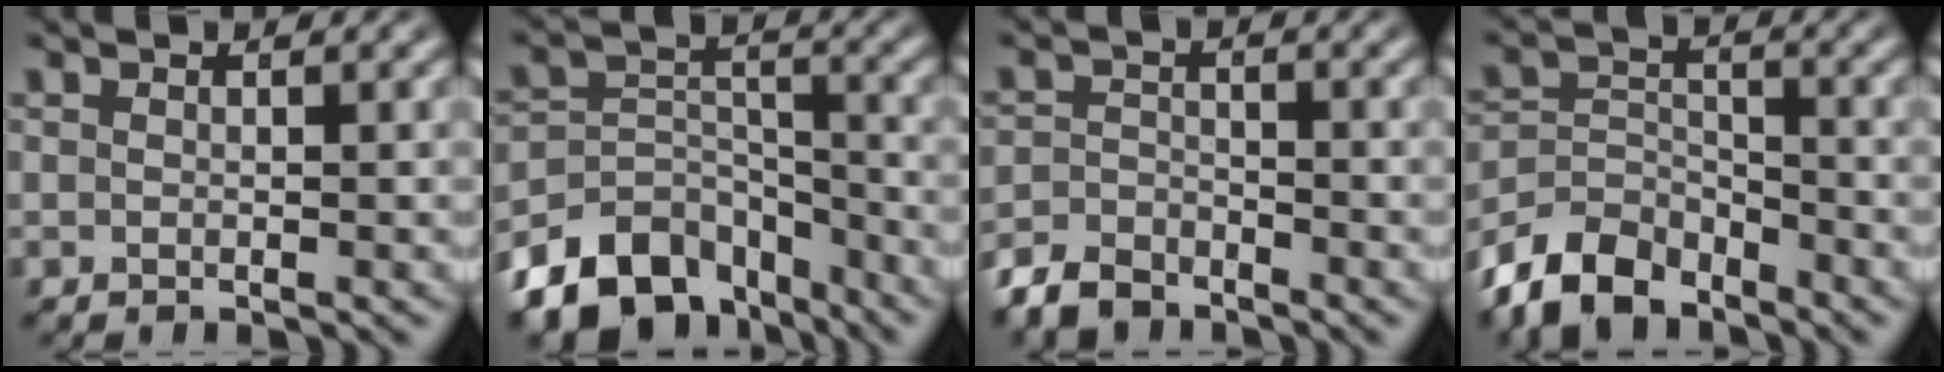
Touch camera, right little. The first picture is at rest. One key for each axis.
{"total": 10.7, "fx": -7.0, "fy": 6.5, "fz": 4.9, "tx": -0.081, "ty": -0.041, "tz": -0.104}
{"total": 4.0, "fx": -3.6, "fy": 1.5, "fz": 0.7, "tx": -0.007, "ty": -0.012, "tz": -0.060}
{"total": 7.7, "fx": -5.1, "fy": 4.7, "fz": 3.3, "tx": -0.064, "ty": -0.031, "tz": -0.078}